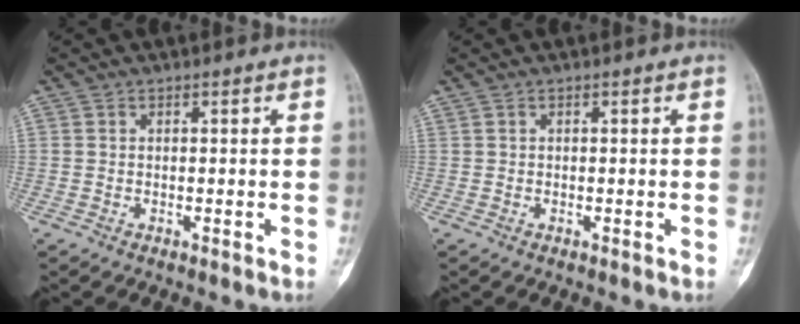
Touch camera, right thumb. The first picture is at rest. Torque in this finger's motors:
{"motor_torque": [0.00, 0.00, 0.00, 0.00, 0.00]}